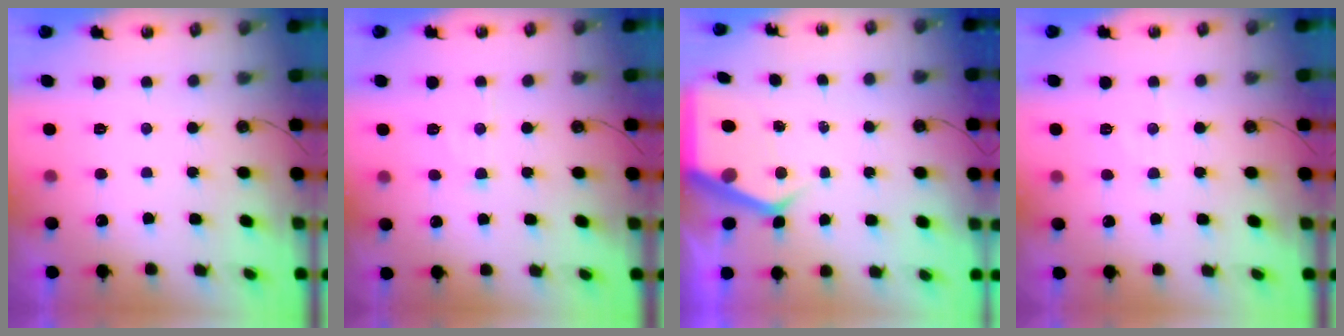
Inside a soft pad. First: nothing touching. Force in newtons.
{"total": 7.4, "press": 7.4, "slide": 0.5}
{"total": 5.9, "press": 5.9, "slide": 0.7}
{"total": 5.2, "press": 5.1, "slide": 0.9}